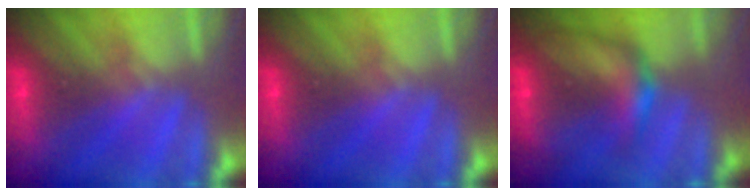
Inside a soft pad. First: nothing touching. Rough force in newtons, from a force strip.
{"total": 0.0}
{"total": 7.7}